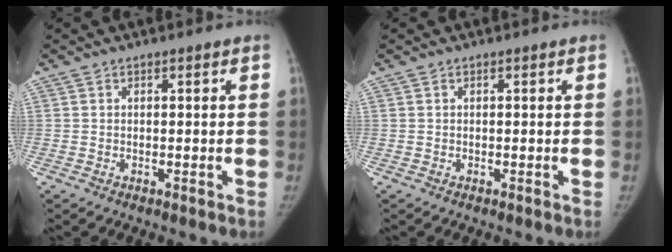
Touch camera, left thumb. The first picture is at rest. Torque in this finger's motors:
{"motor_torque": [-0.07, -0.05, 0.32, -0.10, 0.00]}